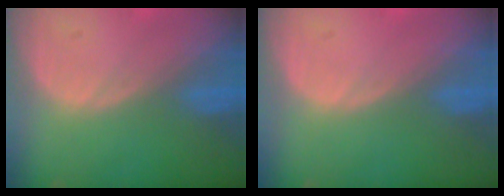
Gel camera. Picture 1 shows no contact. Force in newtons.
{"total": 0.0}